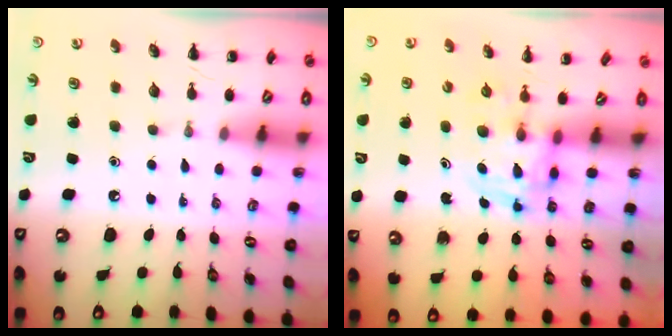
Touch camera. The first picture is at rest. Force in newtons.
{"total": 3.5, "press": 3.5, "slide": 0.6}